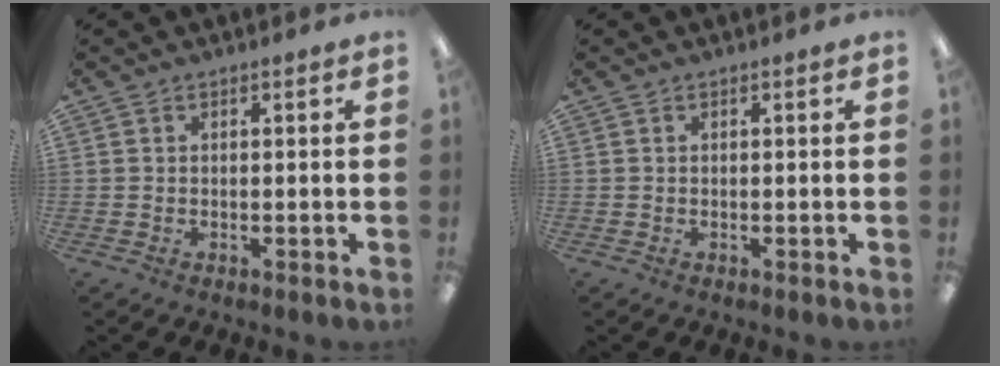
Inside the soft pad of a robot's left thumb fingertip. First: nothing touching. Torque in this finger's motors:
{"motor_torque": [0.00, 0.00, 0.00, 0.00, 0.00]}